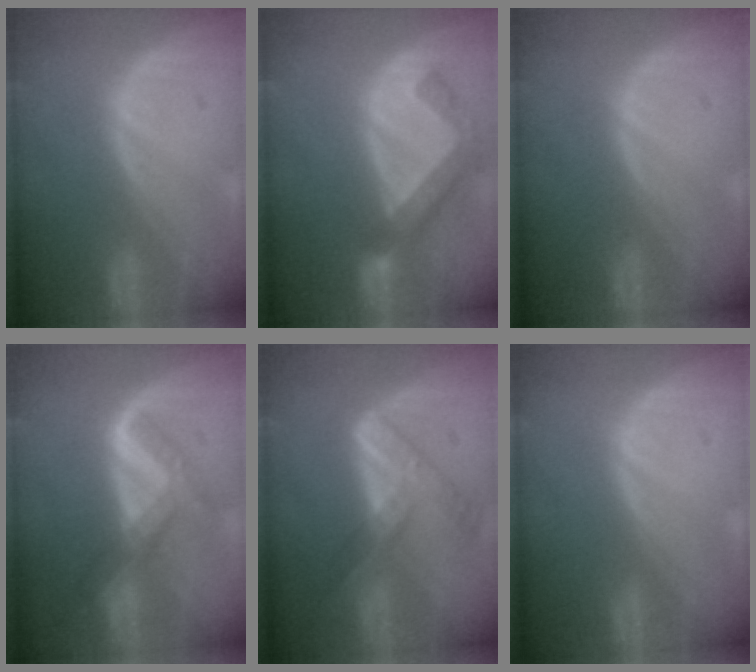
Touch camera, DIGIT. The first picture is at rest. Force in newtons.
{"total": 6.4, "press": 5.8, "slide": 2.7}
{"total": 0.0}
{"total": 6.8, "press": 5.7, "slide": 3.7}
{"total": 7.4, "press": 6.3, "slide": 3.9}
{"total": 0.0}